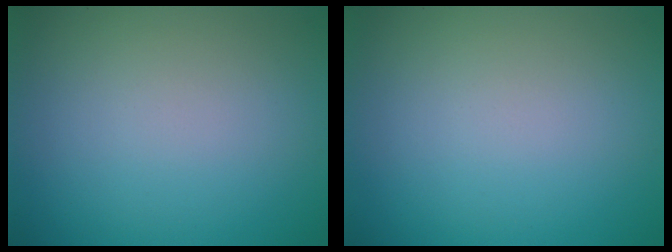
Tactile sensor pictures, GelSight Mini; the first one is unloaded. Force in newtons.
{"total": 0.0}